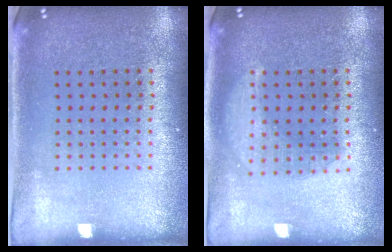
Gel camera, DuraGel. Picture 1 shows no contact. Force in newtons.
{"total": 2.4, "press": 2.4, "slide": 0.3}